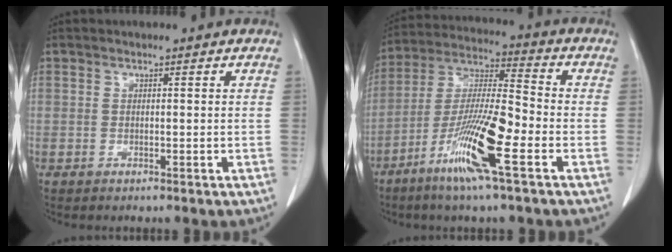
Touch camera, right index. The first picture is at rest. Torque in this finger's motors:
{"motor_torque": [1.99, -0.13, 0.37, 0.20]}